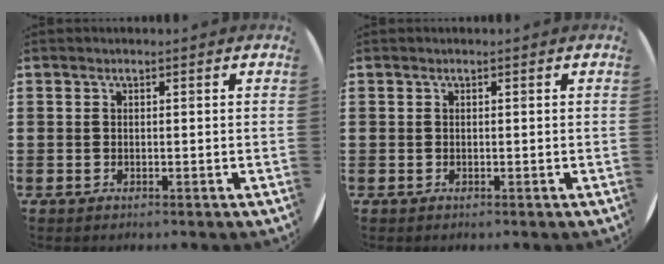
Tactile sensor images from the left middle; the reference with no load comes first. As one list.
[{"total": 0.0}]